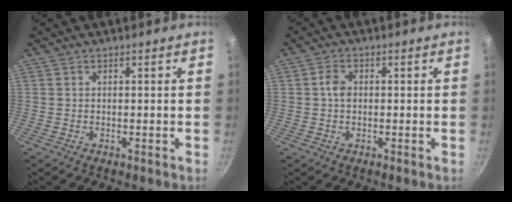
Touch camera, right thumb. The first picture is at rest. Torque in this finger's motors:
{"motor_torque": [0.52, 0.60, 0.77, 0.11, 0.03]}